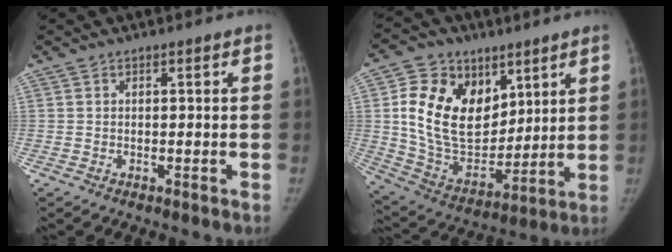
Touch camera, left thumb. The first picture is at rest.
{"total": 20.9, "force": [7.2, 14.6, 13.1], "torque": [-0.207, -0.036, 0.146]}